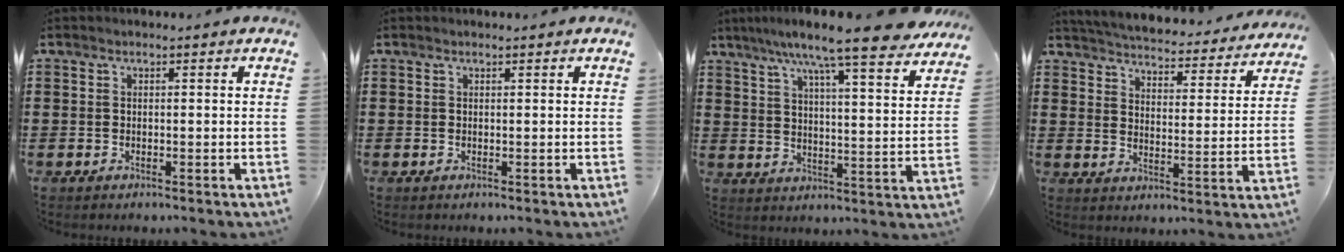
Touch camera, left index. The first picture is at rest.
{"total": 0.0}
{"total": 10.5, "force": [8.7, -0.1, 6.0], "torque": [-0.130, -0.046, 0.139]}
{"total": 4.0, "force": [4.0, -0.1, 0.3], "torque": [-0.032, -0.038, 0.061]}